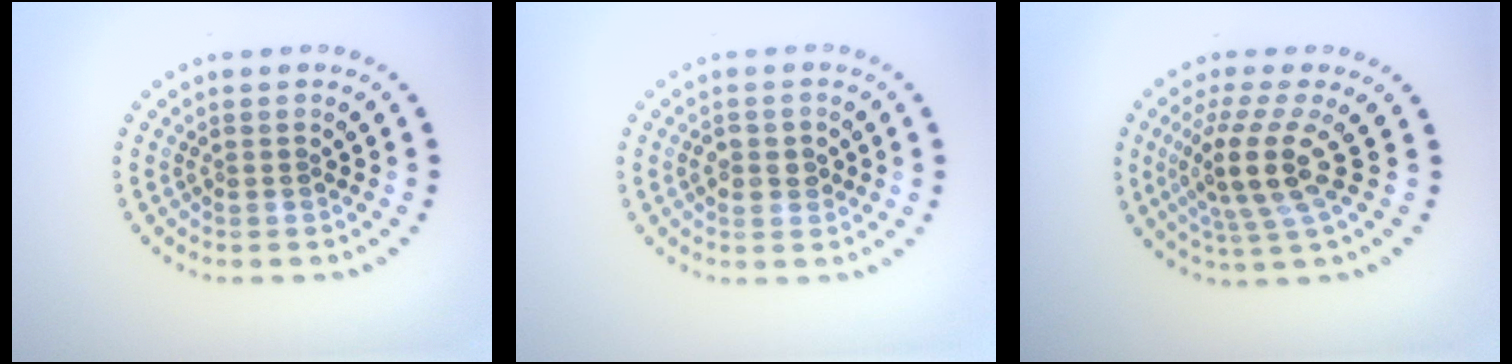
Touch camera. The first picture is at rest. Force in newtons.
{"total": 1.9, "press": 1.9, "slide": 0.1}
{"total": 4.7, "press": 3.5, "slide": 3.1}